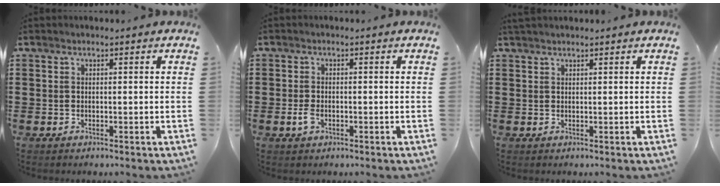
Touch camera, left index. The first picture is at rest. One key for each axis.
{"total": 2.1, "fx": -0.6, "fy": 1.1, "fz": 1.7, "tx": -0.049, "ty": -0.006, "tz": -0.016}
{"total": 1.0, "fx": 0.9, "fy": 0.0, "fz": 0.4, "tx": -0.009, "ty": 0.000, "tz": 0.018}